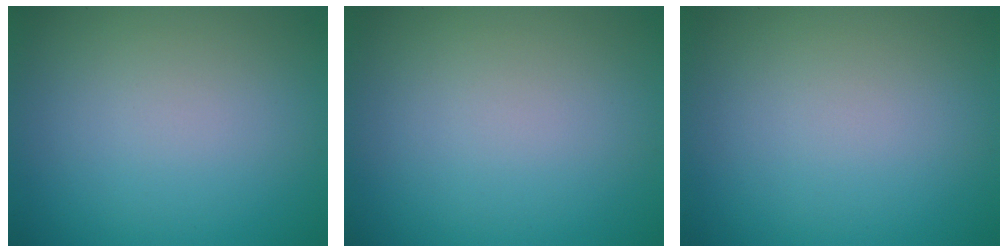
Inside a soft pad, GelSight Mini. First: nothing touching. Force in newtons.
{"total": 0.0}
{"total": 0.0}